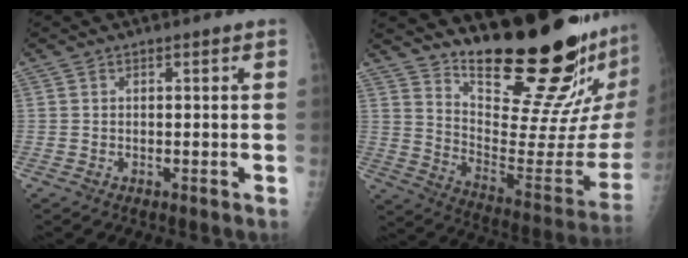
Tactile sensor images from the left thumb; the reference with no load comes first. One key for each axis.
{"total": 25.9, "fx": 20.0, "fy": 4.7, "fz": 15.8, "tx": -0.208, "ty": -0.167, "tz": 0.301}